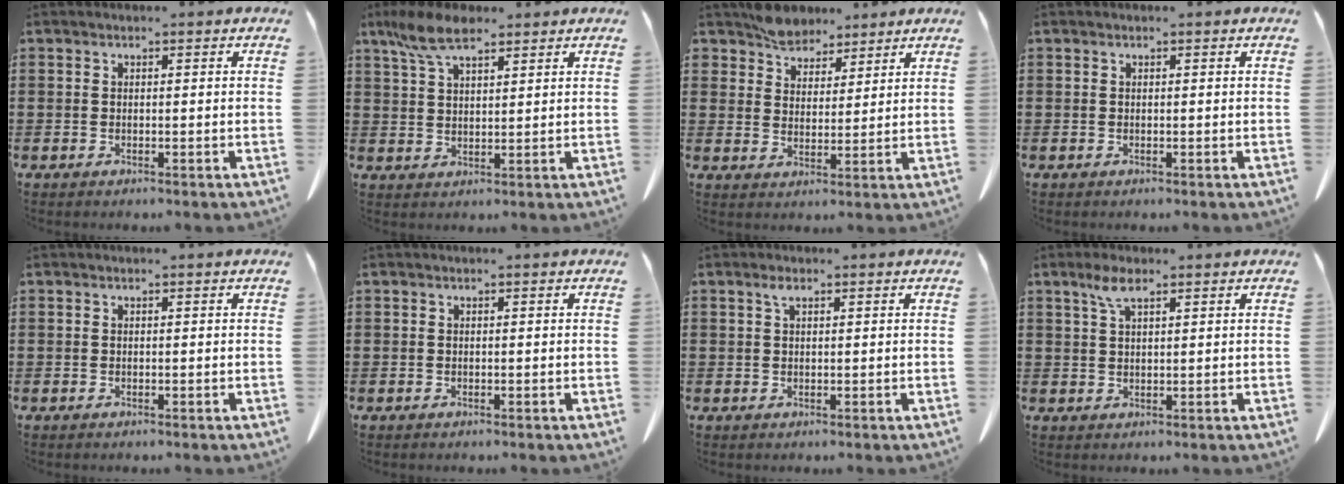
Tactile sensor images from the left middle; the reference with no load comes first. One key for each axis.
{"total": 6.9, "fx": 4.6, "fy": 2.3, "fz": 4.5, "tx": -0.098, "ty": 0.001, "tz": 0.086}
{"total": 5.4, "fx": 4.8, "fy": 2.3, "fz": 0.5, "tx": -0.029, "ty": -0.006, "tz": 0.095}
{"total": 0.0}
{"total": 0.0}
{"total": 0.0}
{"total": 1.4, "fx": 0.7, "fy": 0.6, "fz": 1.1, "tx": -0.026, "ty": 0.002, "tz": 0.013}
{"total": 3.7, "fx": 2.2, "fy": 1.1, "fz": 2.8, "tx": -0.062, "ty": 0.004, "tz": 0.038}